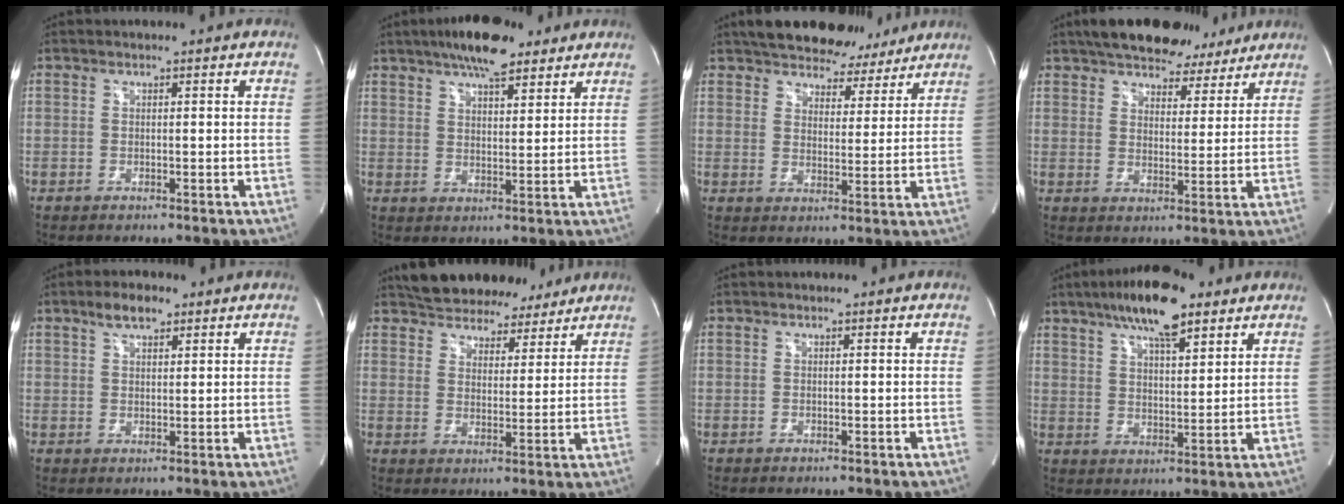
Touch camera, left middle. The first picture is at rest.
{"total": 10.1, "force": [7.4, 3.1, 6.2], "torque": [-0.100, 0.015, 0.119]}
{"total": 14.0, "force": [12.0, 5.9, 4.3], "torque": [-0.054, 0.007, 0.160]}
{"total": 15.5, "force": [12.6, 6.5, 6.1], "torque": [-0.092, 0.018, 0.176]}
{"total": 4.0, "force": [2.7, 1.7, 2.5], "torque": [-0.048, 0.011, 0.048]}
{"total": 14.1, "force": [12.3, 5.3, 4.1], "torque": [-0.065, 0.015, 0.176]}
{"total": 0.0}
{"total": 12.0, "force": [8.1, 3.1, 8.4], "torque": [-0.147, 0.012, 0.137]}